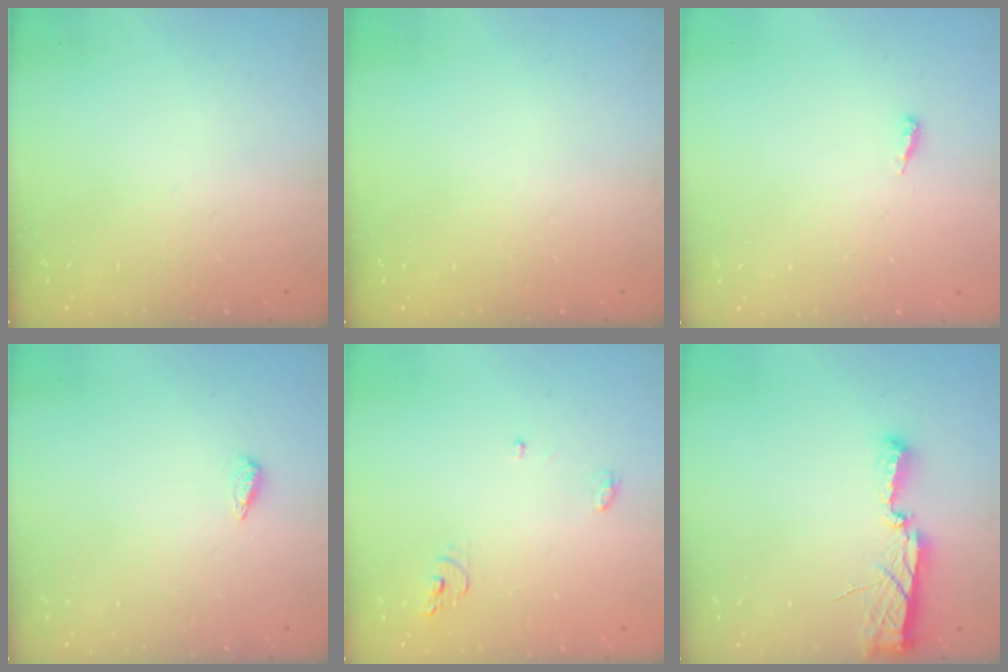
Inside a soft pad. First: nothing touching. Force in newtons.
{"total": 0.0}
{"total": 3.5, "press": 3.4, "slide": 0.3}
{"total": 2.2, "press": 2.2, "slide": 0.4}
{"total": 4.6, "press": 4.5, "slide": 0.3}
{"total": 9.3, "press": 8.1, "slide": 4.6}